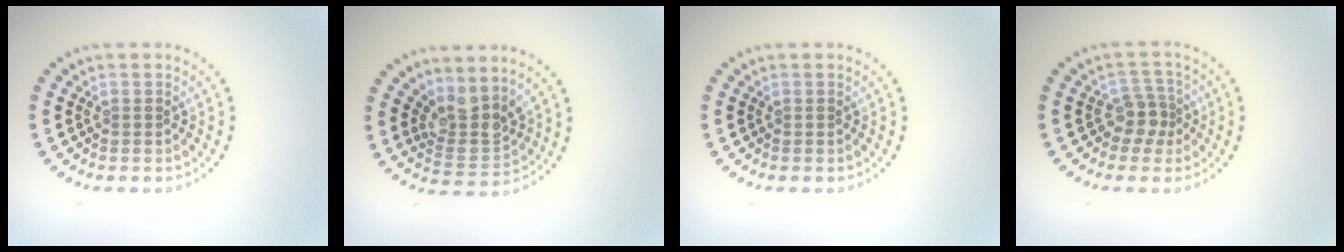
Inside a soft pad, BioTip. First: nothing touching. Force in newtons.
{"total": 3.5, "press": 2.6, "slide": 2.2}
{"total": 0.0}
{"total": 2.5, "press": 2.0, "slide": 1.6}